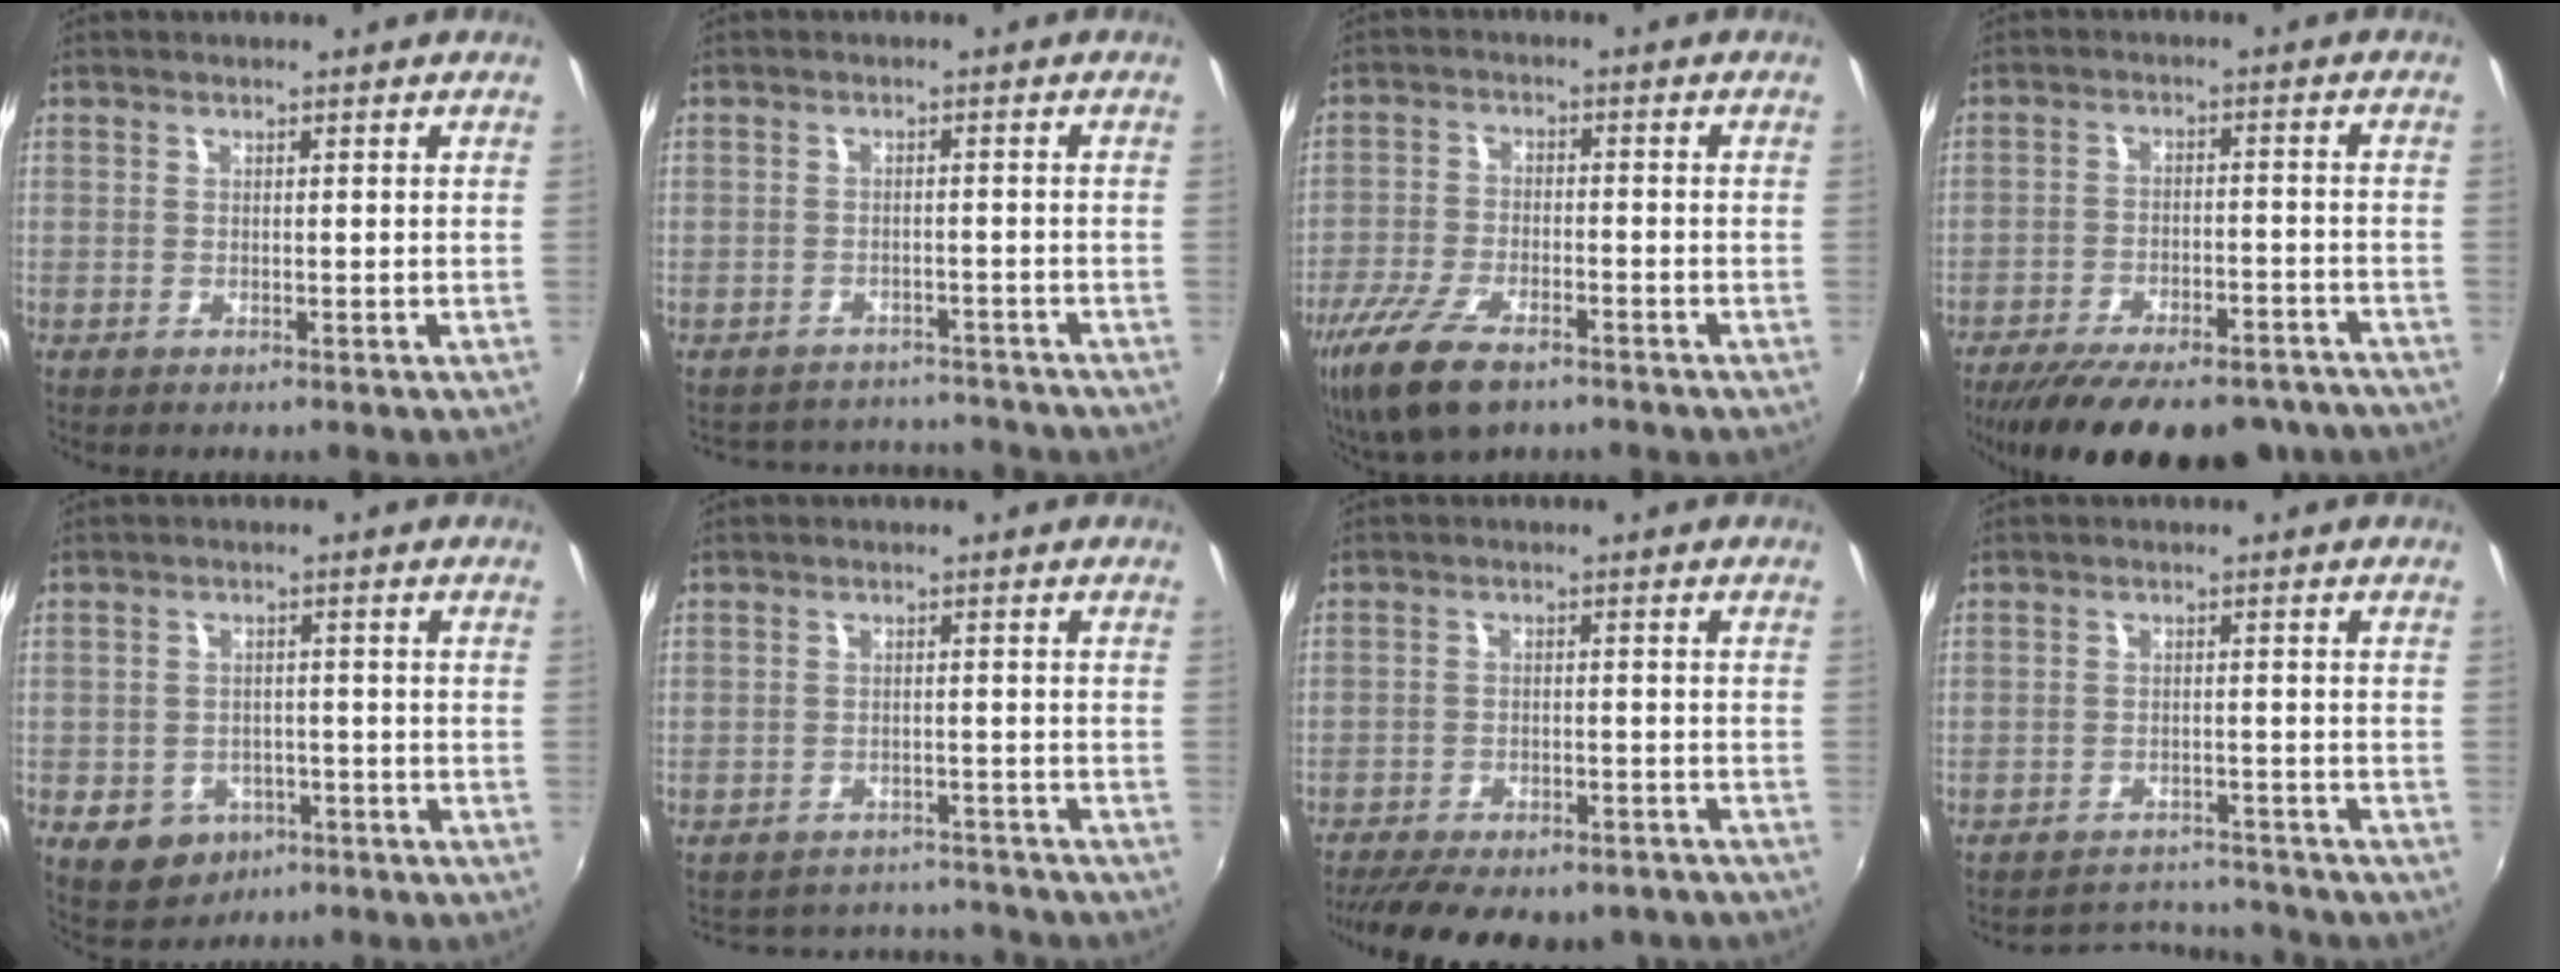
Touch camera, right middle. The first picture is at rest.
{"total": 8.9, "force": [-7.9, 4.0, 1.2], "torque": [-0.035, 0.031, -0.103]}
{"total": 12.3, "force": [-8.2, 4.9, 7.7], "torque": [-0.184, -0.036, -0.156]}
{"total": 22.1, "force": [-17.9, 7.5, 10.4], "torque": [-0.200, -0.021, -0.241]}
{"total": 8.6, "force": [-4.2, 6.7, 3.3], "torque": [-0.083, 0.000, -0.047]}
{"total": 10.1, "force": [-8.8, 4.7, 1.5], "torque": [-0.042, 0.037, -0.112]}
{"total": 17.4, "force": [-13.9, 6.4, 8.3], "torque": [-0.175, -0.026, -0.184]}
{"total": 7.8, "force": [-7.5, 2.2, 0.4], "torque": [-0.021, 0.020, -0.106]}